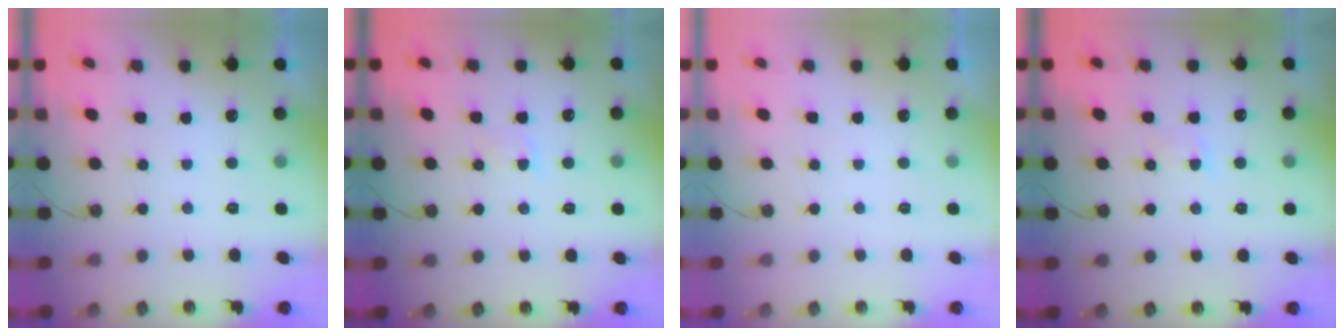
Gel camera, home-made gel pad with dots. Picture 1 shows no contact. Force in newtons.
{"total": 1.9, "press": 1.9, "slide": 0.3}
{"total": 0.0}
{"total": 1.9, "press": 1.9, "slide": 0.3}